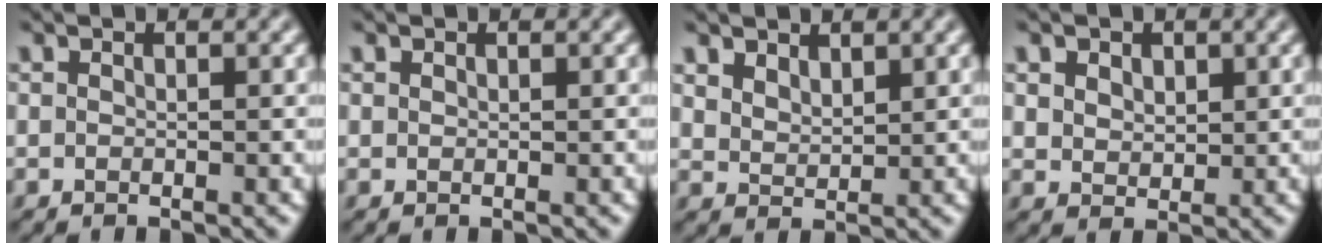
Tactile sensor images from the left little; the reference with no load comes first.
{"total": 0.0}
{"total": 2.0, "force": [1.5, 1.0, 0.8], "torque": [-0.026, -0.002, 0.032]}
{"total": 3.2, "force": [1.6, 2.3, 1.6], "torque": [-0.051, 0.004, 0.030]}